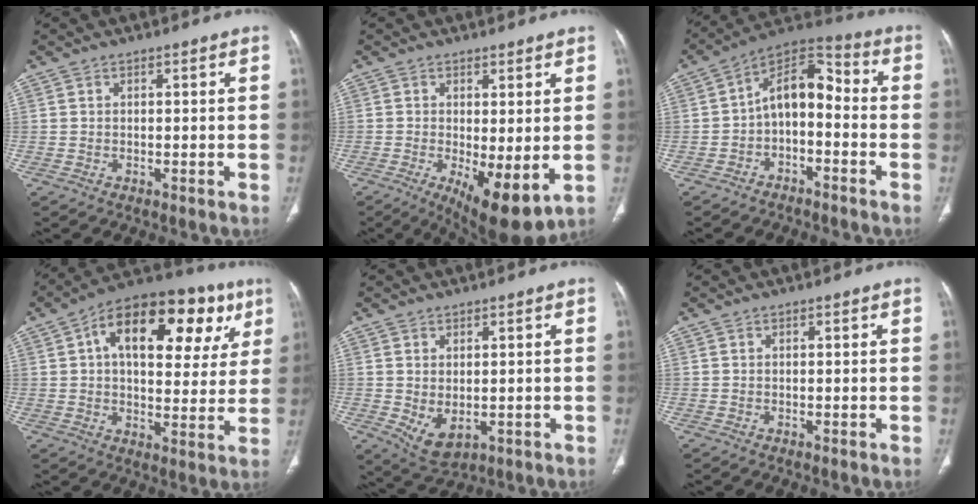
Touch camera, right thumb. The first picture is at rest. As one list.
[{"total": 10.3, "force": [-2.0, 3.8, 9.3], "torque": [-0.144, -0.024, -0.020]}, {"total": 10.8, "force": [-2.4, 6.4, 8.4], "torque": [-0.116, 0.062, -0.053]}, {"total": 23.7, "force": [8.8, 12.4, 18.2], "torque": [-0.225, 0.024, 0.126]}, {"total": 5.7, "force": [-0.7, 3.5, 4.5], "torque": [-0.072, -0.008, 0.009]}, {"total": 0.0}]